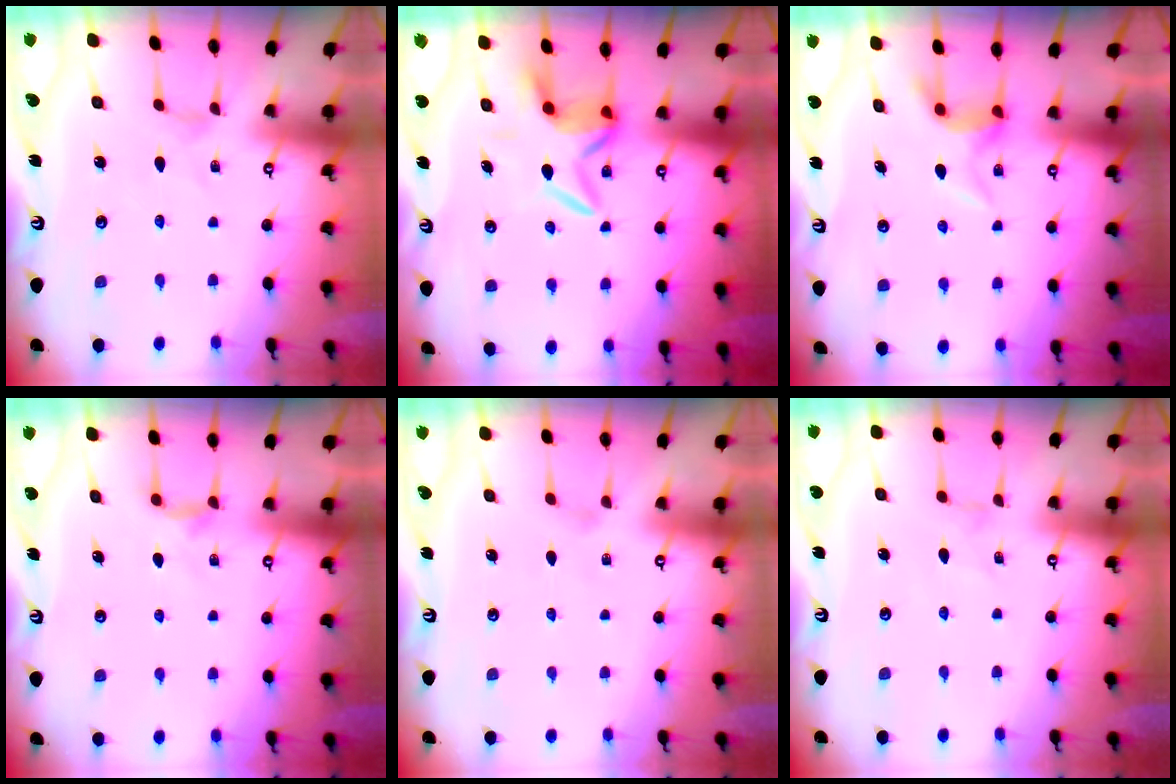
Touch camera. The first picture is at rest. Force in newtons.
{"total": 7.2, "press": 7.1, "slide": 1.1}
{"total": 6.0, "press": 6.0, "slide": 0.4}
{"total": 4.4, "press": 4.4, "slide": 0.7}
{"total": 1.3, "press": 1.3, "slide": 0.4}
{"total": 0.0}